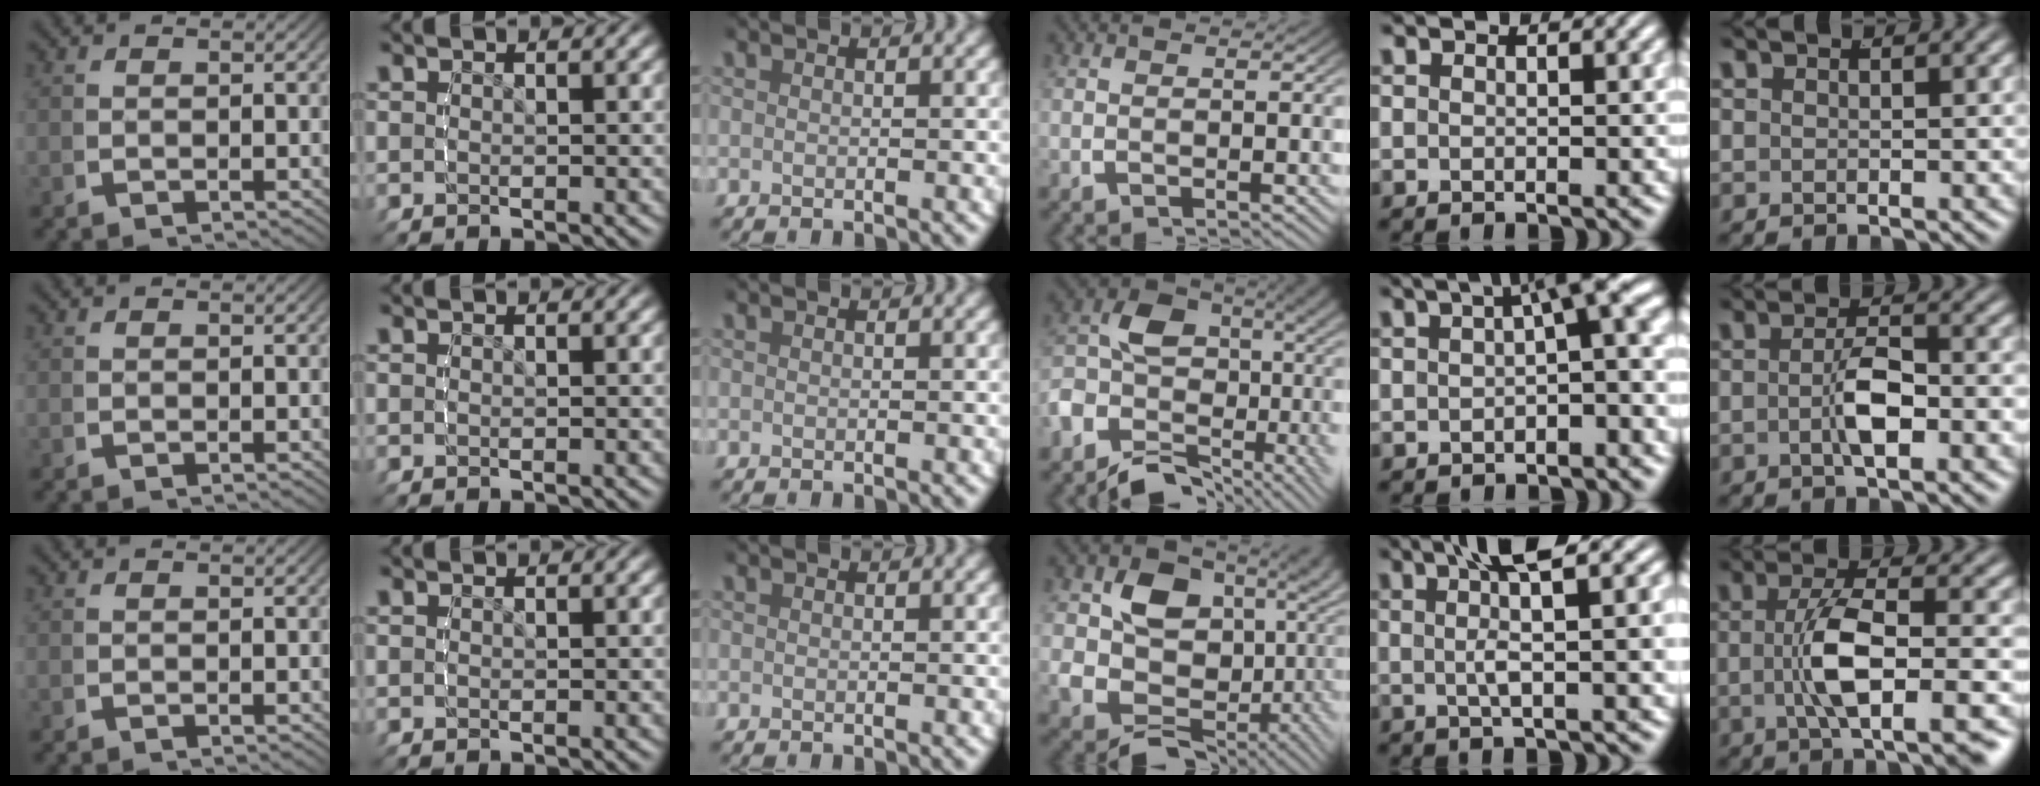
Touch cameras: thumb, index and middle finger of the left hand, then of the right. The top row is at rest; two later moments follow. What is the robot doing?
{"motion": "lift_and_place", "object": "stress ball aka squeeze ball"}